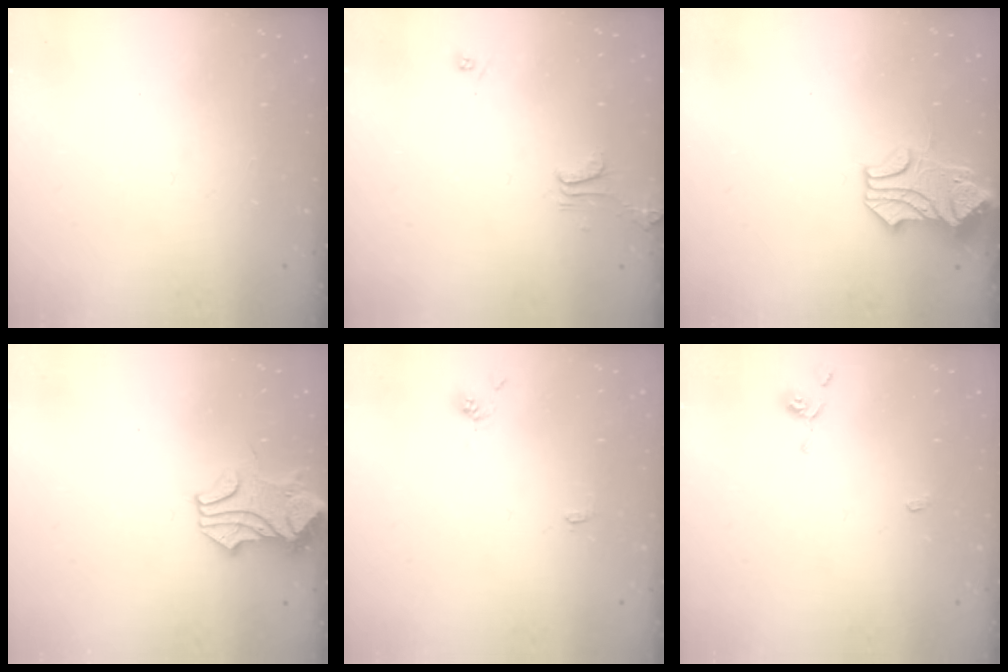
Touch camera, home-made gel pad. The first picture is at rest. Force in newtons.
{"total": 0.6, "press": 0.5, "slide": 0.4}
{"total": 1.6, "press": 1.1, "slide": 1.2}
{"total": 1.8, "press": 1.7, "slide": 0.5}
{"total": 1.1, "press": 1.1, "slide": 0.4}
{"total": 0.9, "press": 0.9, "slide": 0.4}